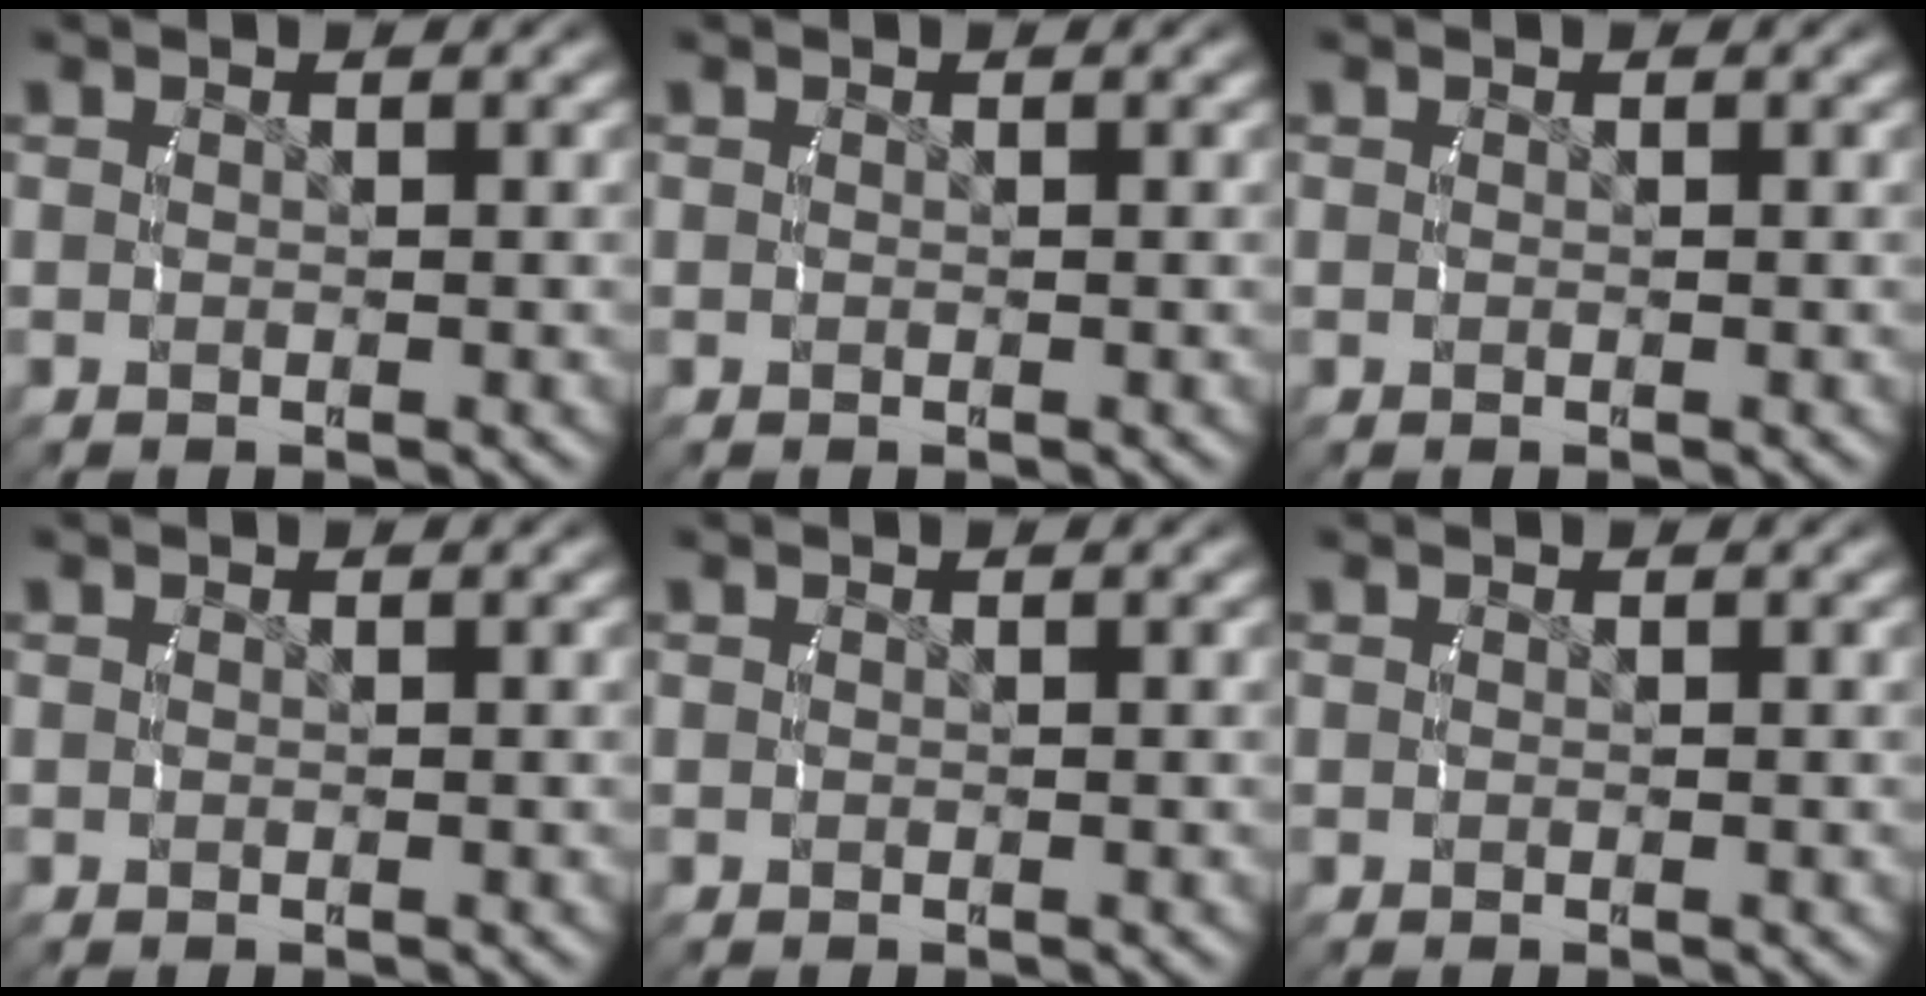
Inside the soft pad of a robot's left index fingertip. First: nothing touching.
{"total": 0.0}
{"total": 0.0}
{"total": 0.0}
{"total": 0.0}
{"total": 0.0}